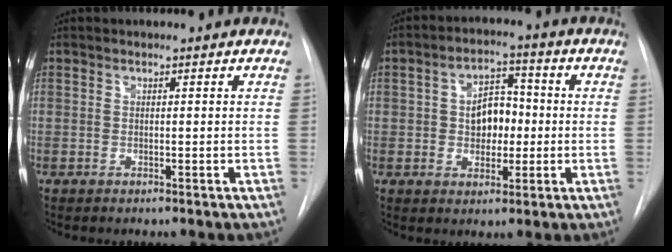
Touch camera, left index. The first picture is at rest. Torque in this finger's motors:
{"motor_torque": [0.09, 0.08, 0.19, 0.06]}